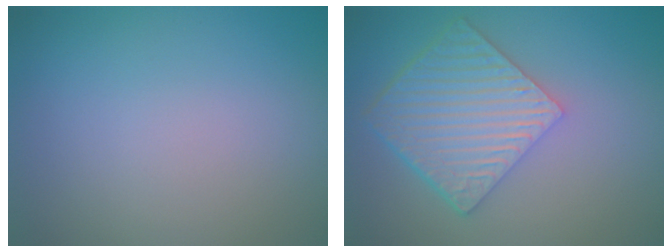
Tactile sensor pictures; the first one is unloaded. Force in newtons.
{"total": 6.9, "press": 4.9, "slide": 4.8}